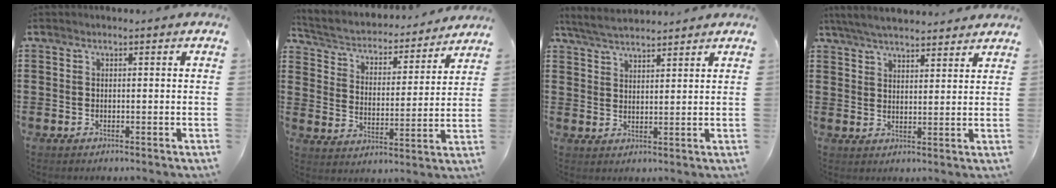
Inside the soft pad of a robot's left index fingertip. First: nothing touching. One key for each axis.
{"total": 3.3, "fx": 3.2, "fy": 0.8, "fz": 0.7, "tx": -0.034, "ty": -0.028, "tz": 0.045}
{"total": 4.1, "fx": 3.8, "fy": 0.5, "fz": 1.3, "tx": -0.038, "ty": -0.008, "tz": 0.071}
{"total": 5.0, "fx": 4.8, "fy": 0.6, "fz": 1.5, "tx": -0.043, "ty": -0.010, "tz": 0.089}